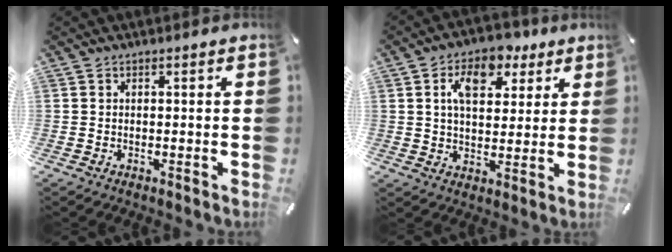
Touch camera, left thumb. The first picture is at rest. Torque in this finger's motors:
{"motor_torque": [0.36, 0.13, 0.19, -0.06, 0.20]}